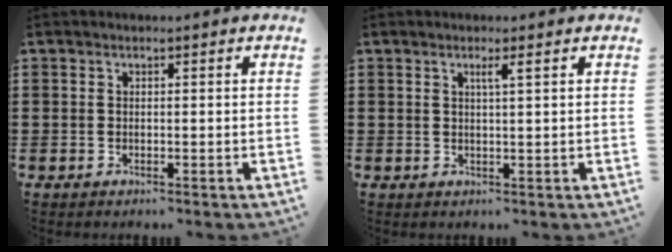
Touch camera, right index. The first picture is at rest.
{"total": 1.3, "force": [0.5, -0.2, 1.2], "torque": [-0.023, -0.003, 0.006]}